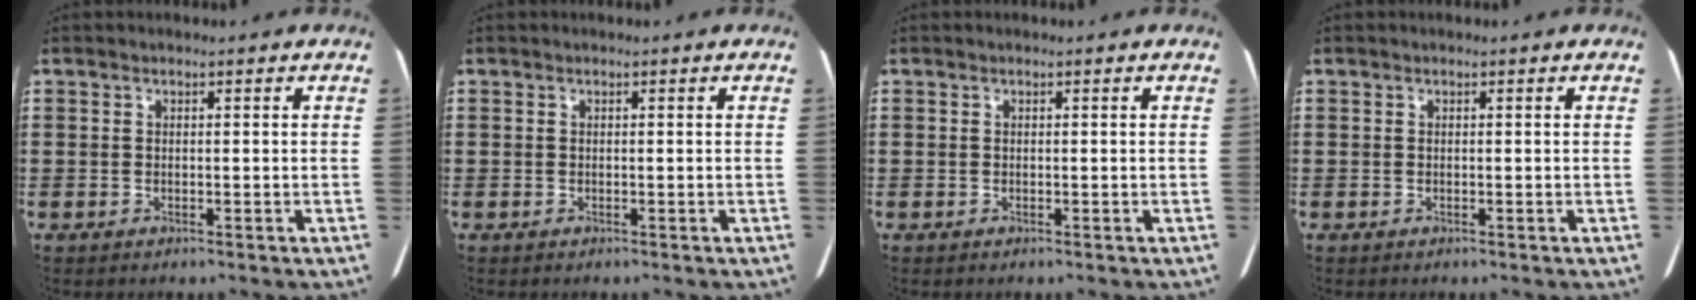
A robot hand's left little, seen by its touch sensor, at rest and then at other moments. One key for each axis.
{"total": 0.0}
{"total": 0.0}
{"total": 0.0}